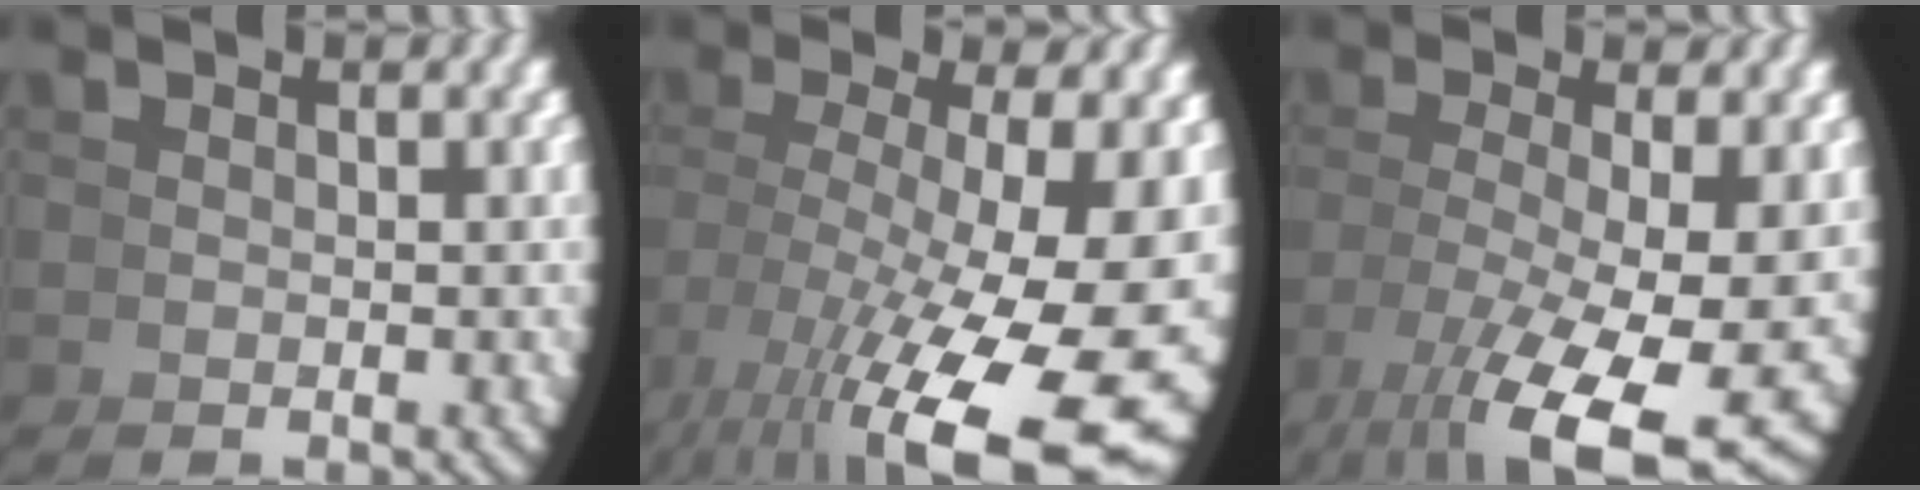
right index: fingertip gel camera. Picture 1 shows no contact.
{"total": 13.4, "force": [-2.6, 6.9, 11.2], "torque": [-0.165, -0.052, -0.004]}
{"total": 9.2, "force": [-2.6, 4.4, 7.6], "torque": [-0.135, -0.047, -0.007]}